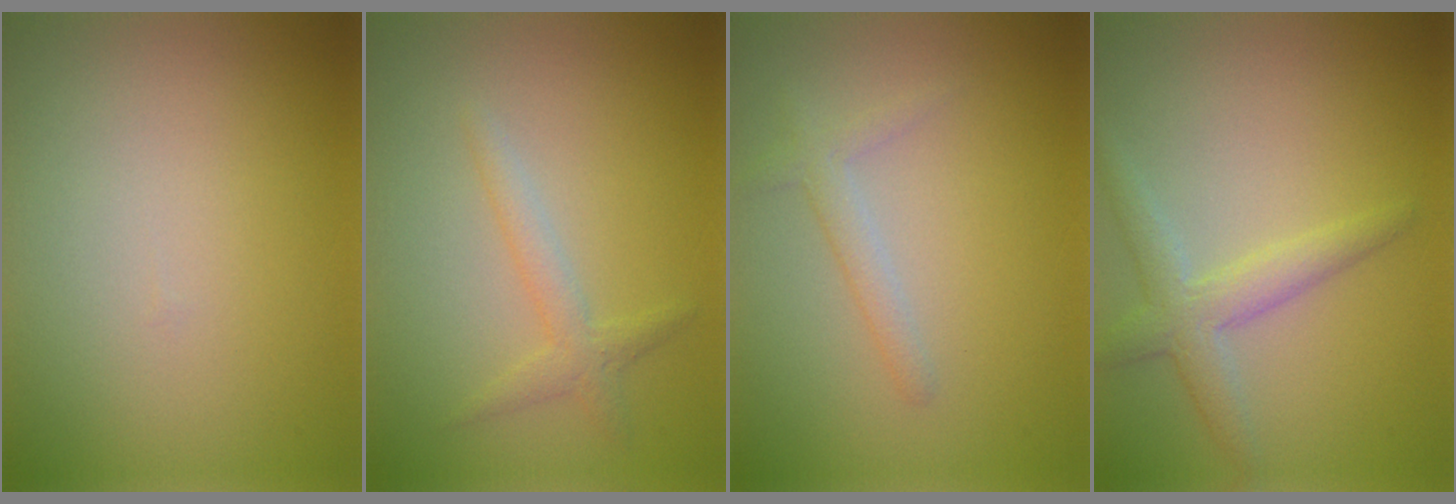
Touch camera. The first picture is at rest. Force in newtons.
{"total": 1.9, "press": 1.9, "slide": 0.1}
{"total": 1.7, "press": 1.7, "slide": 0.1}
{"total": 3.0, "press": 3.0, "slide": 0.1}